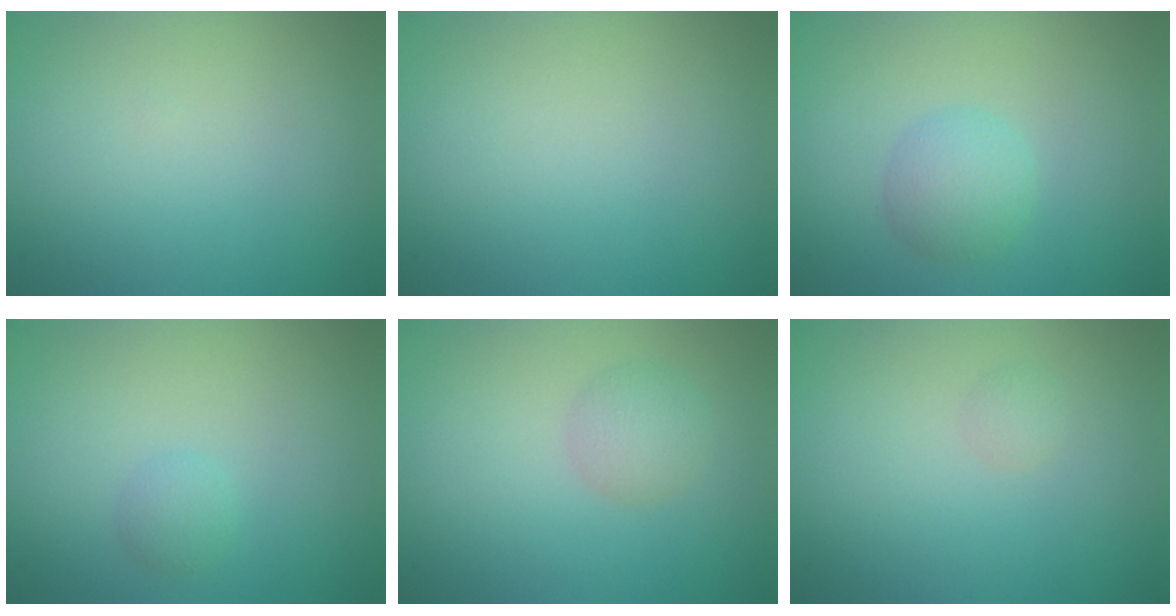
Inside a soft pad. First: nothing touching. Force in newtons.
{"total": 0.0}
{"total": 2.6, "press": 2.6, "slide": 0.1}
{"total": 1.1, "press": 1.1, "slide": 0.1}
{"total": 2.1, "press": 2.1, "slide": 0.1}
{"total": 0.7, "press": 0.7, "slide": 0.0}